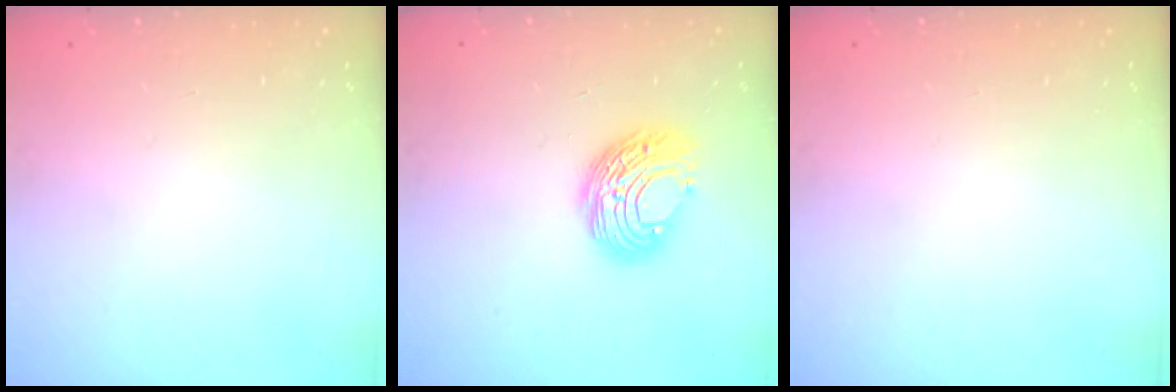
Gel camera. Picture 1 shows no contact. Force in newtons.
{"total": 9.5, "press": 9.5, "slide": 0.5}
{"total": 0.0}